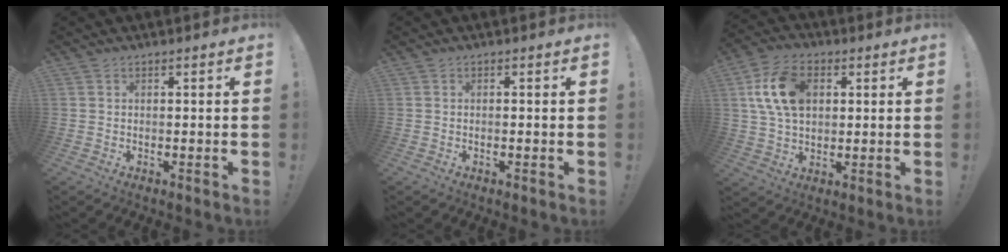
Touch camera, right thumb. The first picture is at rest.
{"total": 0.6, "force": [-0.5, -0.1, 0.4], "torque": [-0.008, 0.000, -0.009]}
{"total": 14.9, "force": [3.5, 10.0, 10.5], "torque": [-0.185, 0.008, 0.067]}